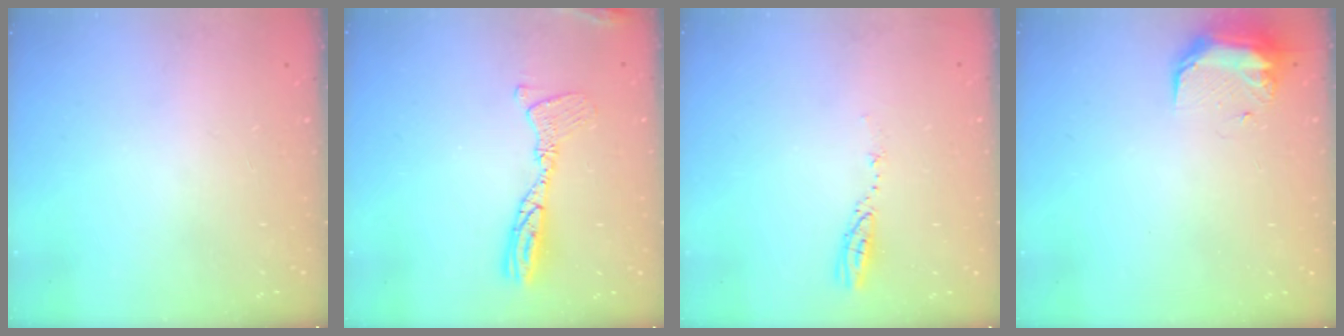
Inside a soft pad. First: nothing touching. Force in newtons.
{"total": 12.4, "press": 12.4, "slide": 1.1}
{"total": 3.8, "press": 3.8, "slide": 0.4}
{"total": 9.3, "press": 9.1, "slide": 1.9}